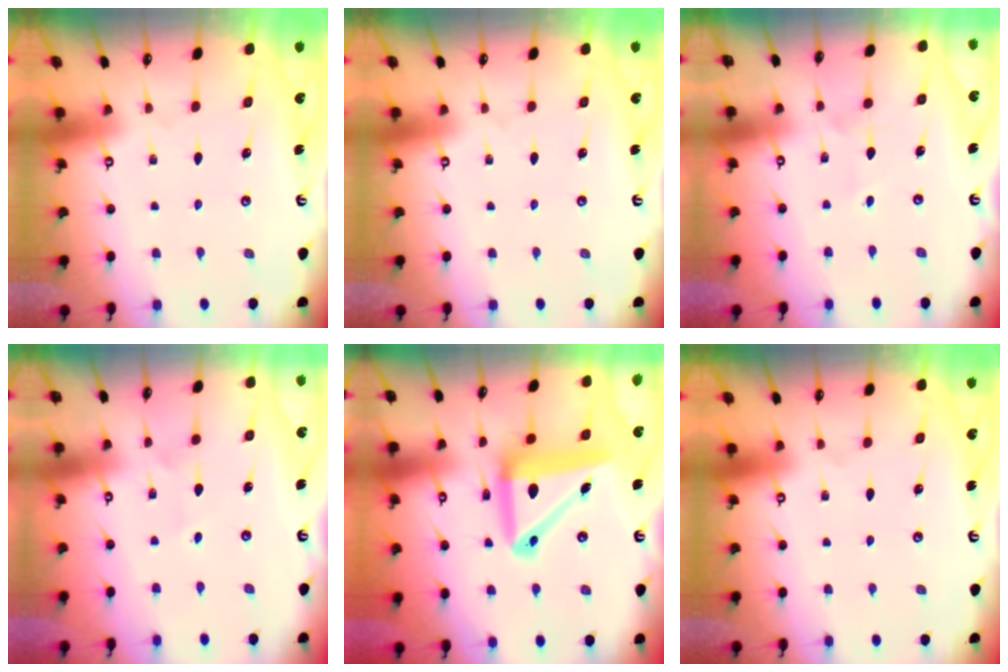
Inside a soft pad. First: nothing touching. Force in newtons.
{"total": 0.0}
{"total": 2.2, "press": 2.0, "slide": 0.8}
{"total": 2.7, "press": 2.6, "slide": 0.9}
{"total": 15.4, "press": 15.3, "slide": 2.1}
{"total": 0.0}